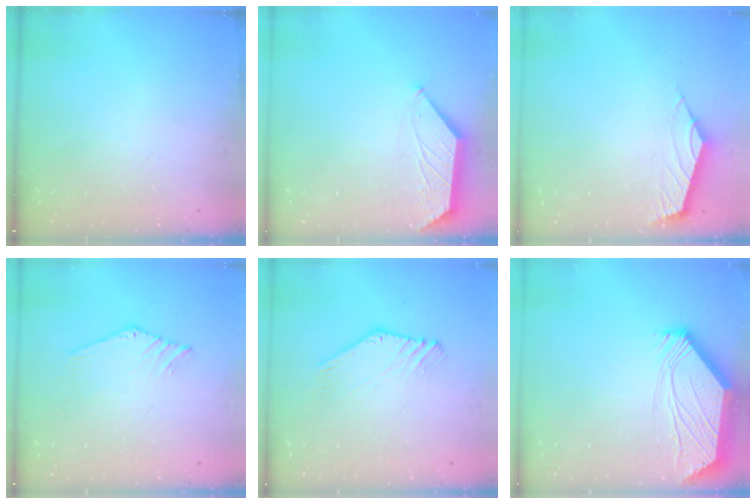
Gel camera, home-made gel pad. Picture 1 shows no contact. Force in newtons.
{"total": 1.9, "press": 1.9, "slide": 0.5}
{"total": 2.4, "press": 2.3, "slide": 0.4}
{"total": 0.5, "press": 0.5, "slide": 0.2}
{"total": 1.5, "press": 1.4, "slide": 0.2}
{"total": 2.6, "press": 2.6, "slide": 0.5}